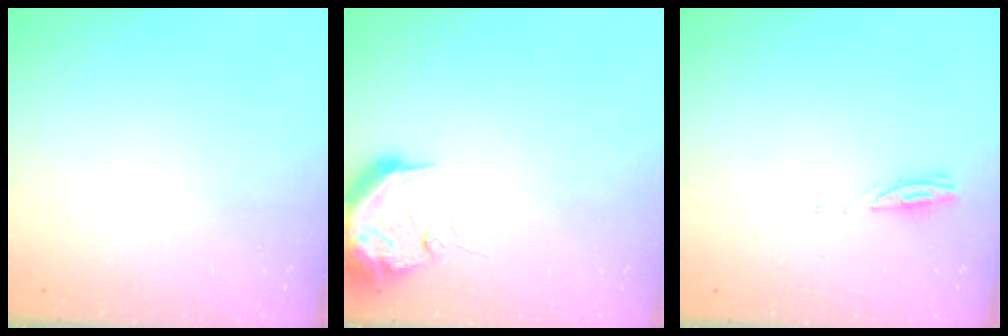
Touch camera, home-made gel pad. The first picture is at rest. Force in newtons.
{"total": 10.1, "press": 10.1, "slide": 0.8}
{"total": 3.1, "press": 3.1, "slide": 0.4}